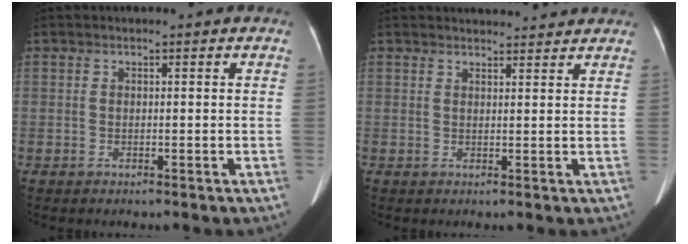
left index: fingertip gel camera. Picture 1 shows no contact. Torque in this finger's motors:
{"motor_torque": [0.31, -0.56, -0.01, -0.01]}